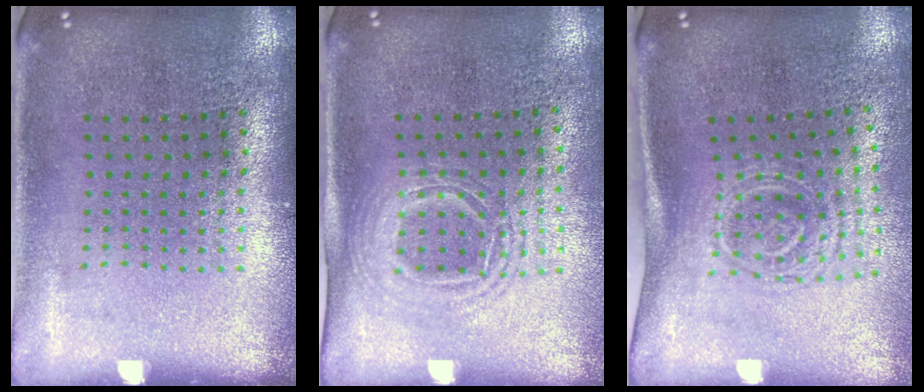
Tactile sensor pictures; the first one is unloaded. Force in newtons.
{"total": 1.5, "press": 1.3, "slide": 0.8}
{"total": 1.7, "press": 1.2, "slide": 1.2}